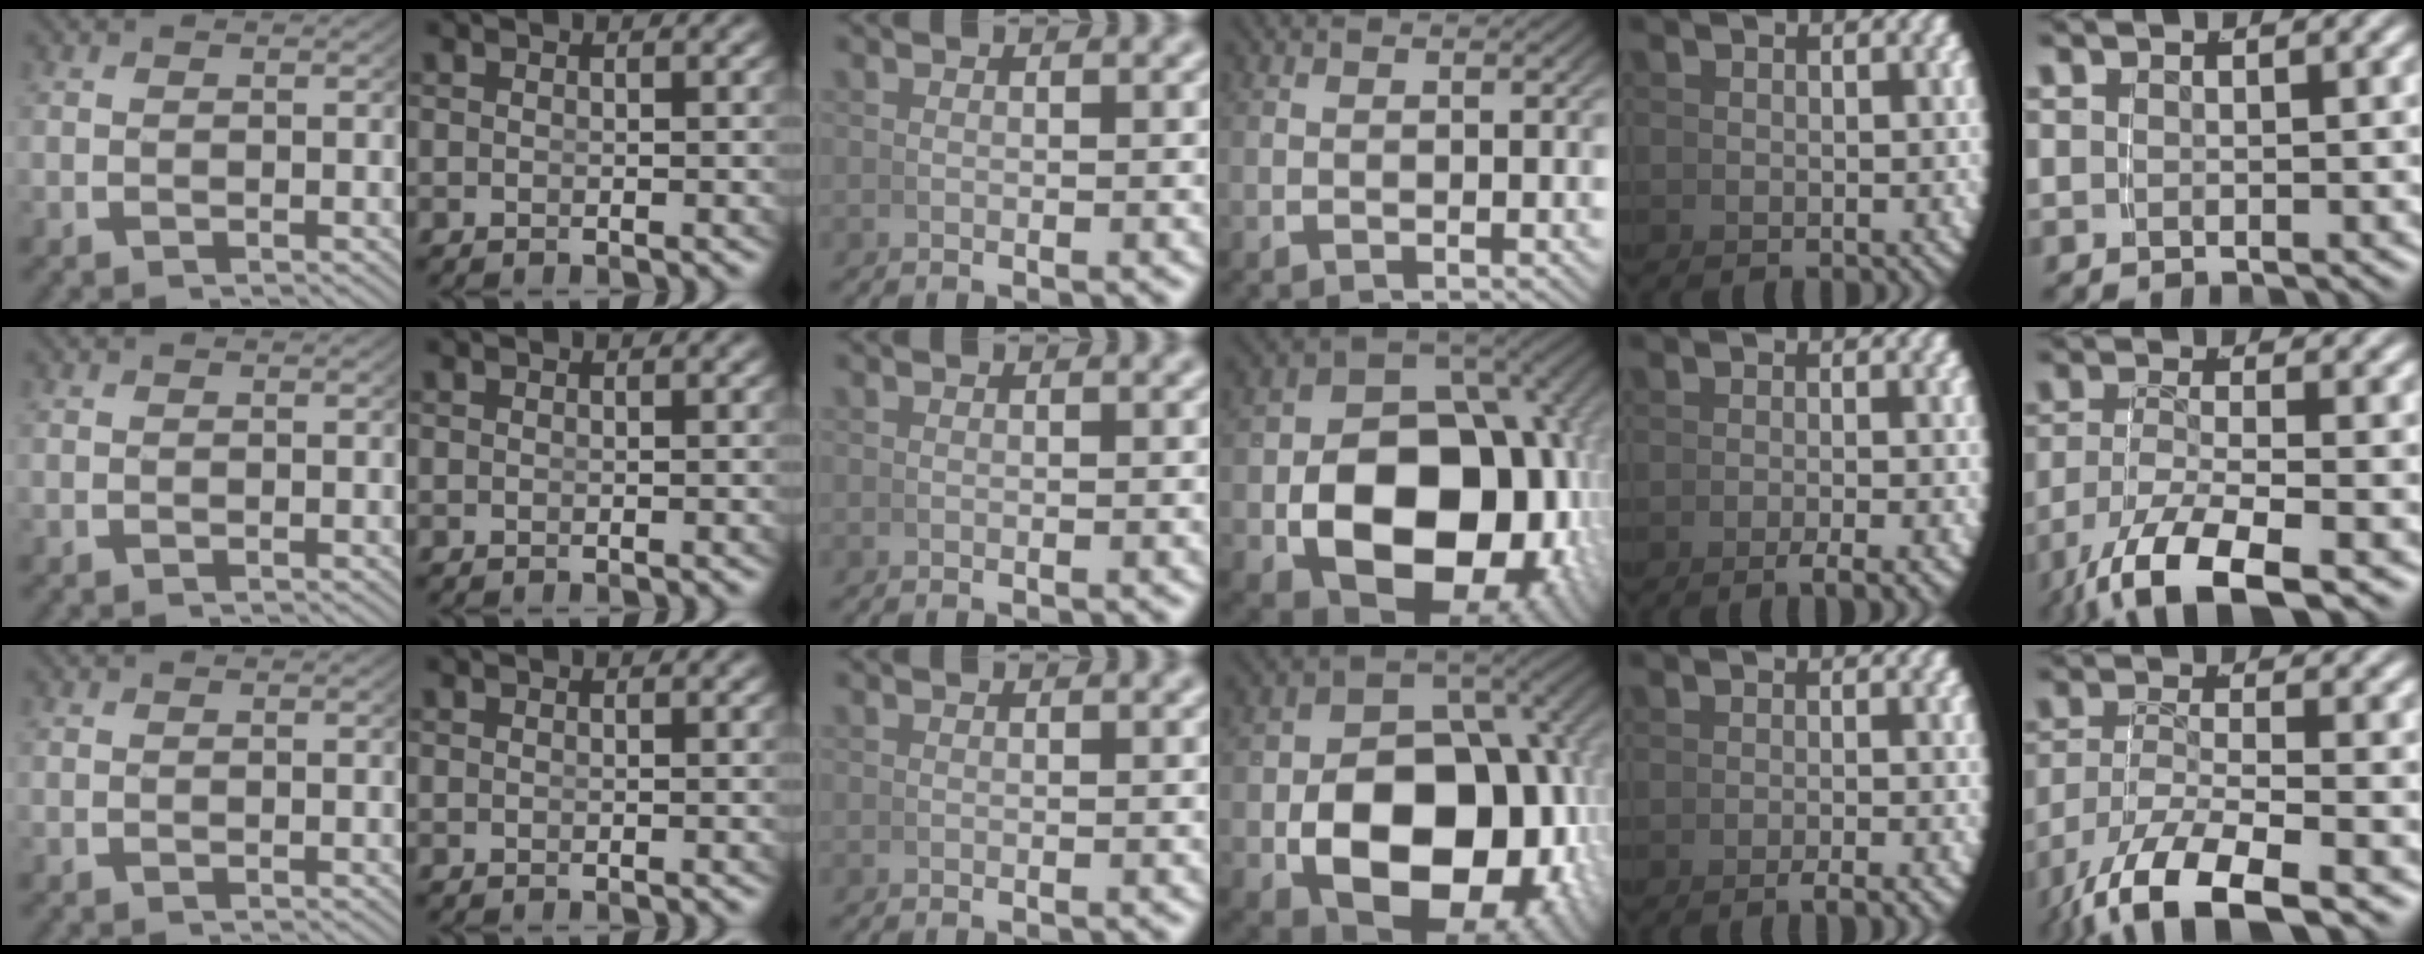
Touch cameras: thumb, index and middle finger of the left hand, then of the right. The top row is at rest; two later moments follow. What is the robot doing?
{"motion": "grasp_and_lifting", "object": "photo album"}